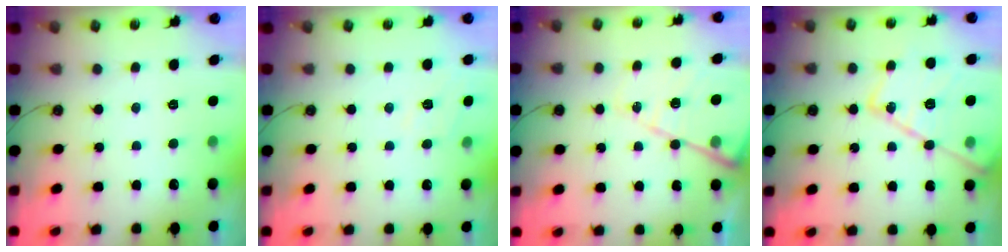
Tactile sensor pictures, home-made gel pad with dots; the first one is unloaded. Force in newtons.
{"total": 4.0, "press": 3.9, "slide": 0.5}
{"total": 15.0, "press": 15.0, "slide": 1.5}
{"total": 17.5, "press": 17.4, "slide": 1.6}